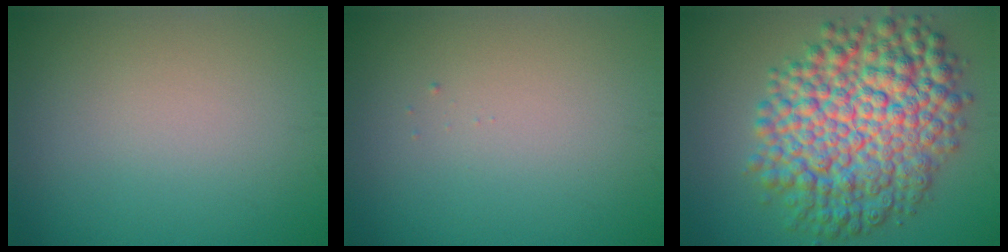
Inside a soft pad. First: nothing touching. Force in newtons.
{"total": 0.0}
{"total": 11.7, "press": 11.7, "slide": 0.2}